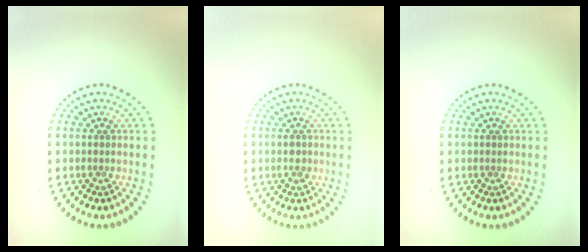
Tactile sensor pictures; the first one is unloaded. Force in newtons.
{"total": 1.0, "press": 1.0, "slide": 0.1}
{"total": 0.0}